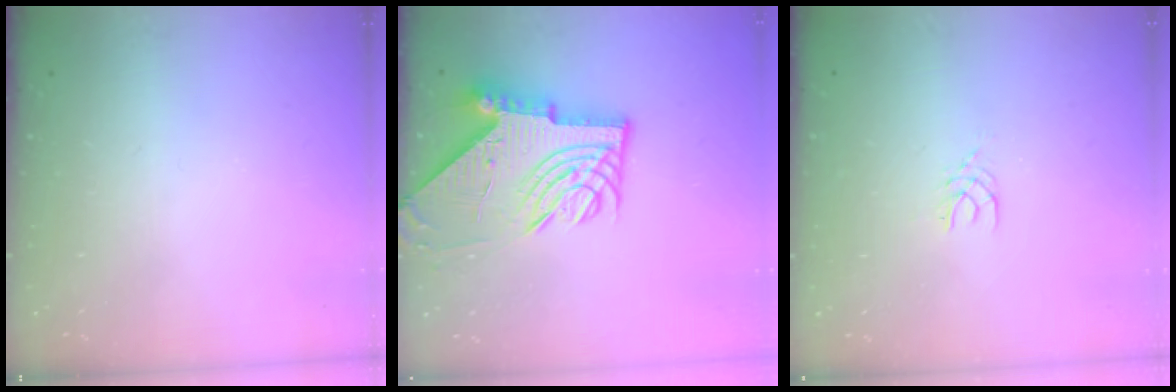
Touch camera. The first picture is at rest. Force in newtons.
{"total": 11.4, "press": 11.3, "slide": 1.6}
{"total": 2.9, "press": 2.9, "slide": 0.4}